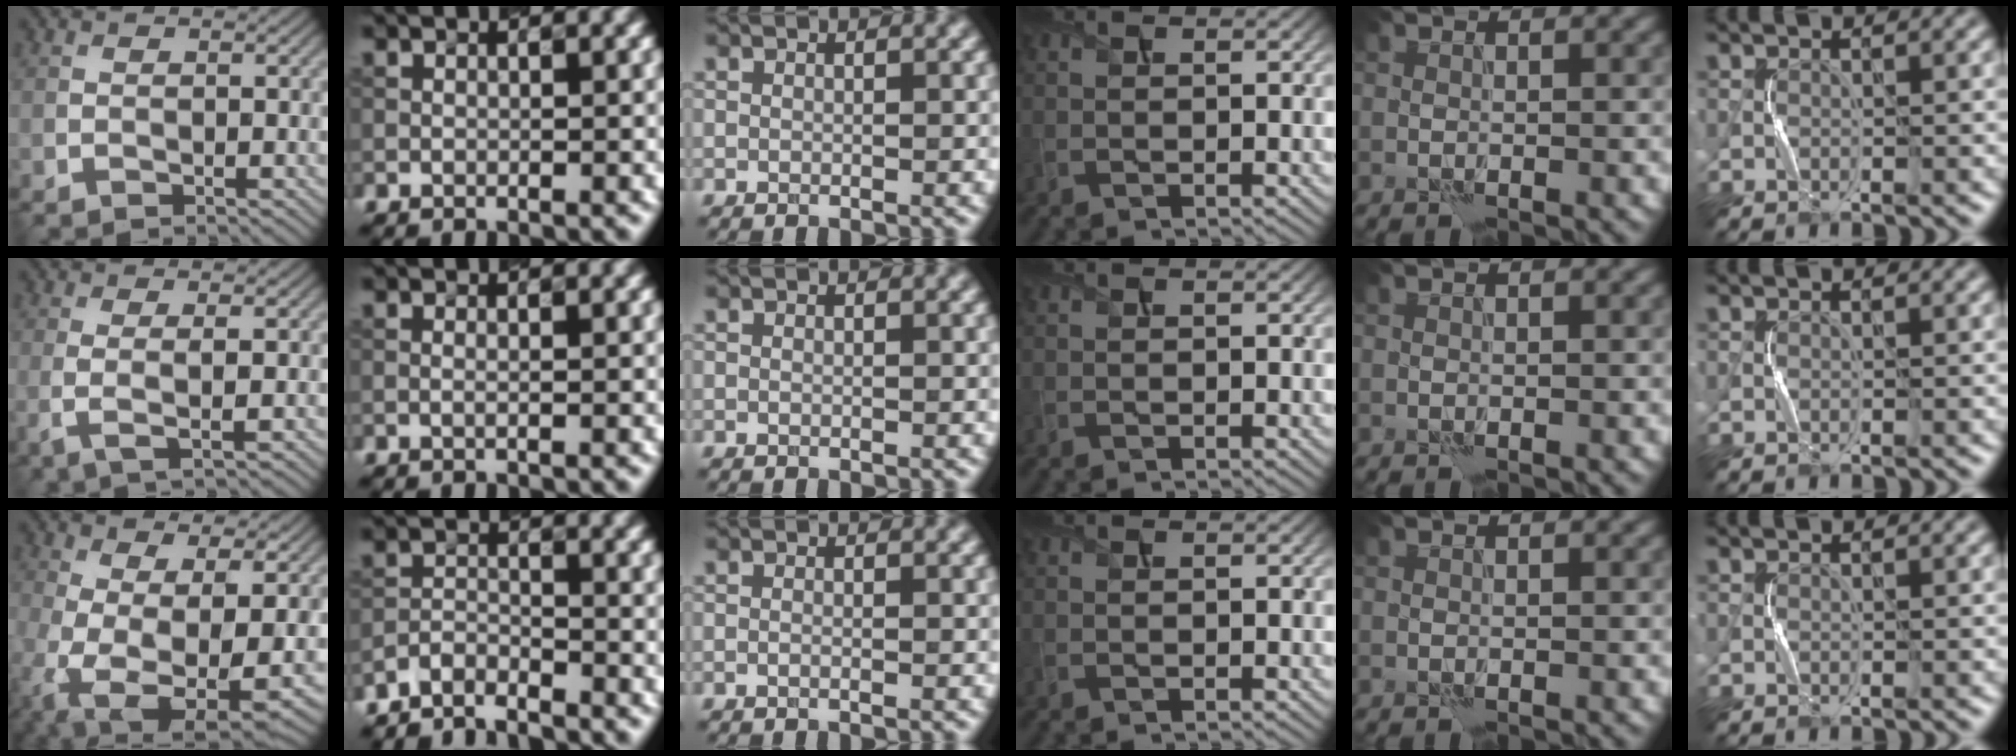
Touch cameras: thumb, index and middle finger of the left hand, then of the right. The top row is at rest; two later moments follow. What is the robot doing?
{"motion": "squeeze", "object": "sponge"}